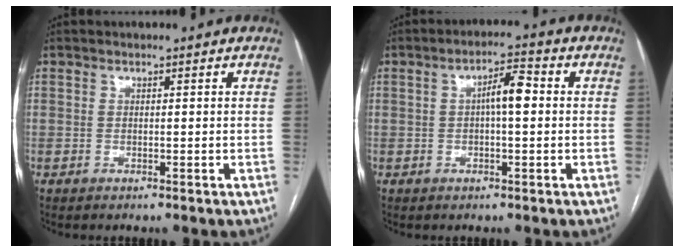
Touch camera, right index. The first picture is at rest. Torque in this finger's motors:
{"motor_torque": [0.43, -0.13, 0.12, 0.08]}